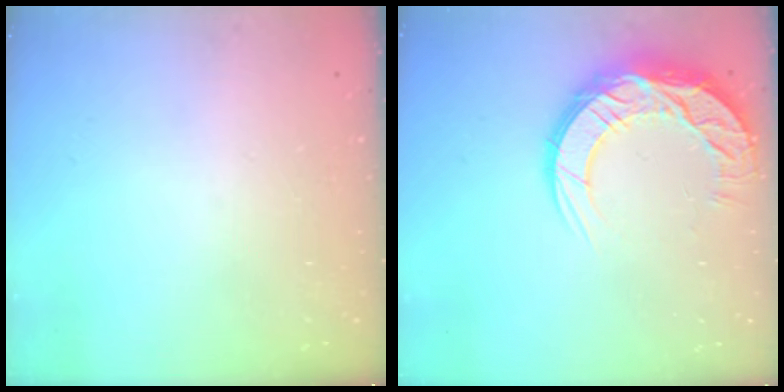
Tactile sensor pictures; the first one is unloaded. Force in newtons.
{"total": 14.8, "press": 14.8, "slide": 1.0}